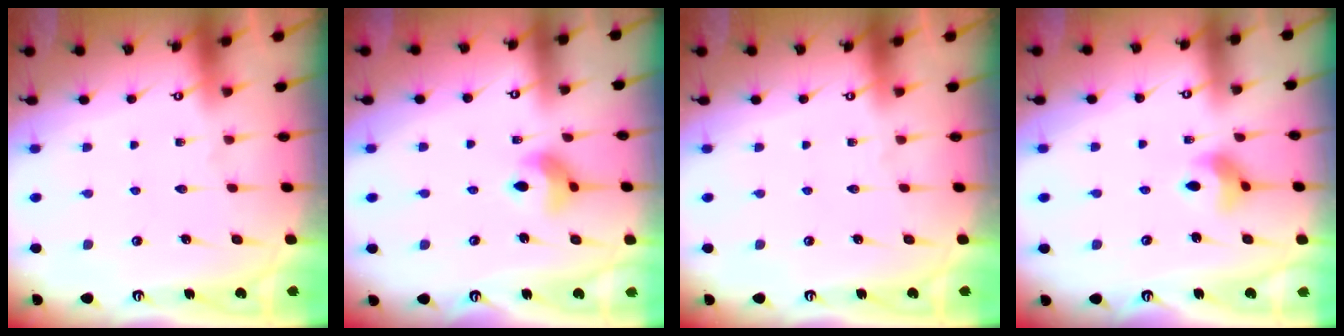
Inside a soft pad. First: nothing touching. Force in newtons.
{"total": 9.2, "press": 9.1, "slide": 1.5}
{"total": 0.0}
{"total": 6.5, "press": 6.5, "slide": 0.6}